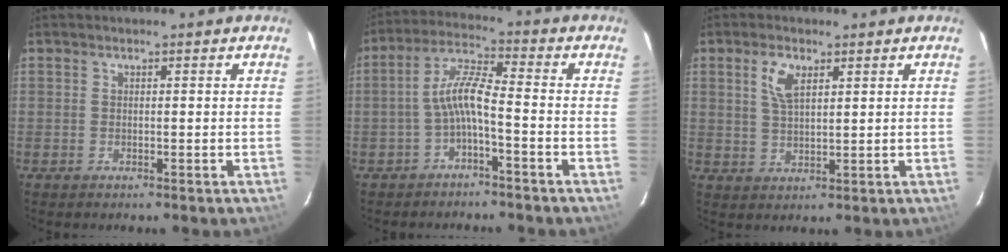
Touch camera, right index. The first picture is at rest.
{"total": 6.0, "force": [-2.5, 0.7, 5.4], "torque": [-0.127, 0.018, -0.046]}
{"total": 4.8, "force": [2.2, 2.2, 3.6], "torque": [-0.071, 0.006, 0.045]}